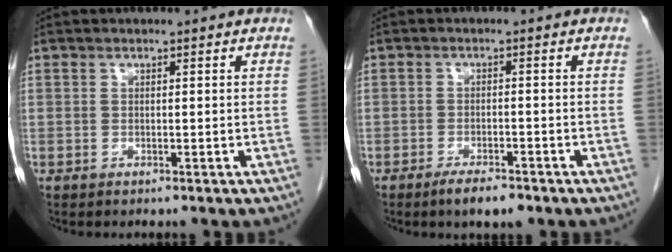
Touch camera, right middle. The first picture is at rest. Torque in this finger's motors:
{"motor_torque": [0.80, -0.48, 0.07, 0.07]}